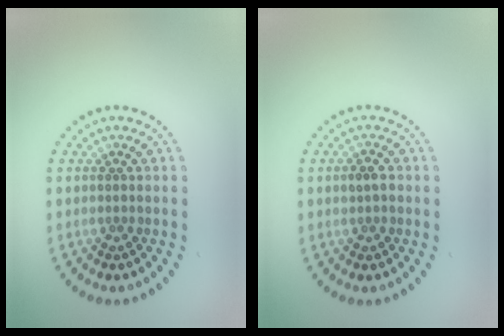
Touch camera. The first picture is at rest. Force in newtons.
{"total": 1.5, "press": 1.5, "slide": 0.3}